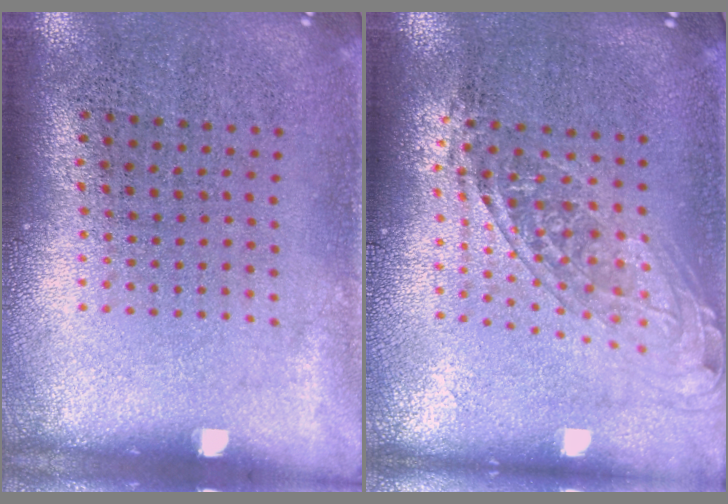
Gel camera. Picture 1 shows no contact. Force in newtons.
{"total": 1.5, "press": 1.3, "slide": 0.9}